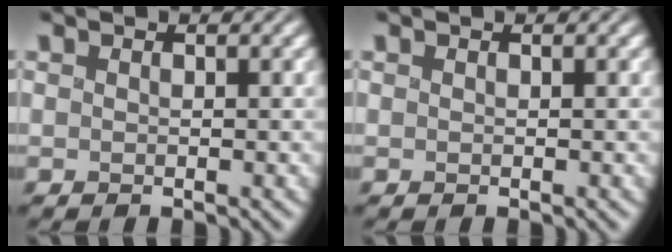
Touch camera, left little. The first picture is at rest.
{"total": 0.0}